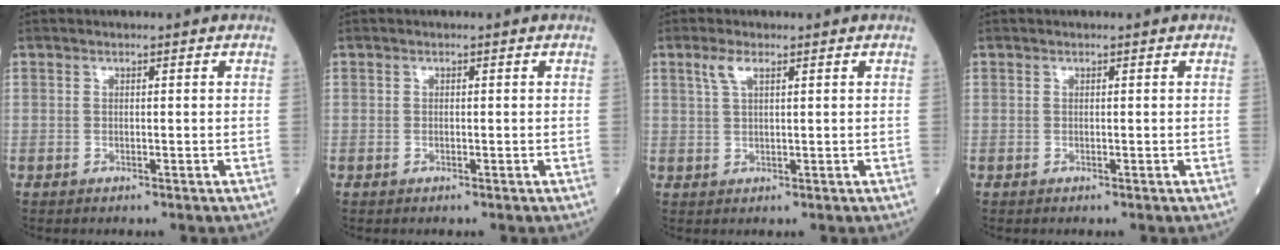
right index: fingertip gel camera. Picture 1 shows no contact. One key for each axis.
{"total": 0.0}
{"total": 2.6, "fx": 1.5, "fy": 0.7, "fz": 2.1, "tx": -0.052, "ty": 0.009, "tz": 0.033}
{"total": 0.0}